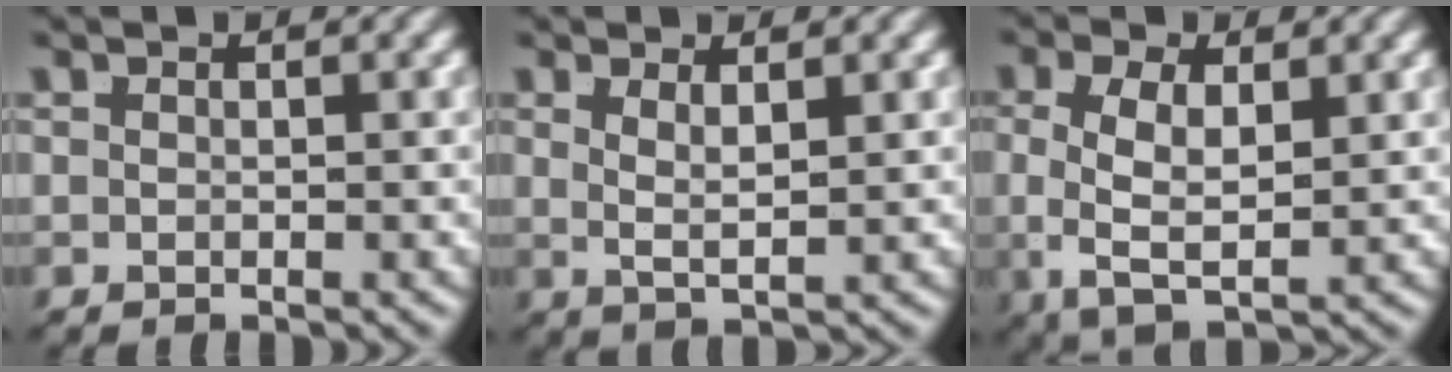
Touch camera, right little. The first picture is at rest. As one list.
[{"total": 2.2, "force": [0.7, 0.2, 2.1], "torque": [-0.032, -0.004, 0.016]}, {"total": 5.7, "force": [-0.1, 3.5, 4.4], "torque": [-0.097, -0.017, 0.008]}]